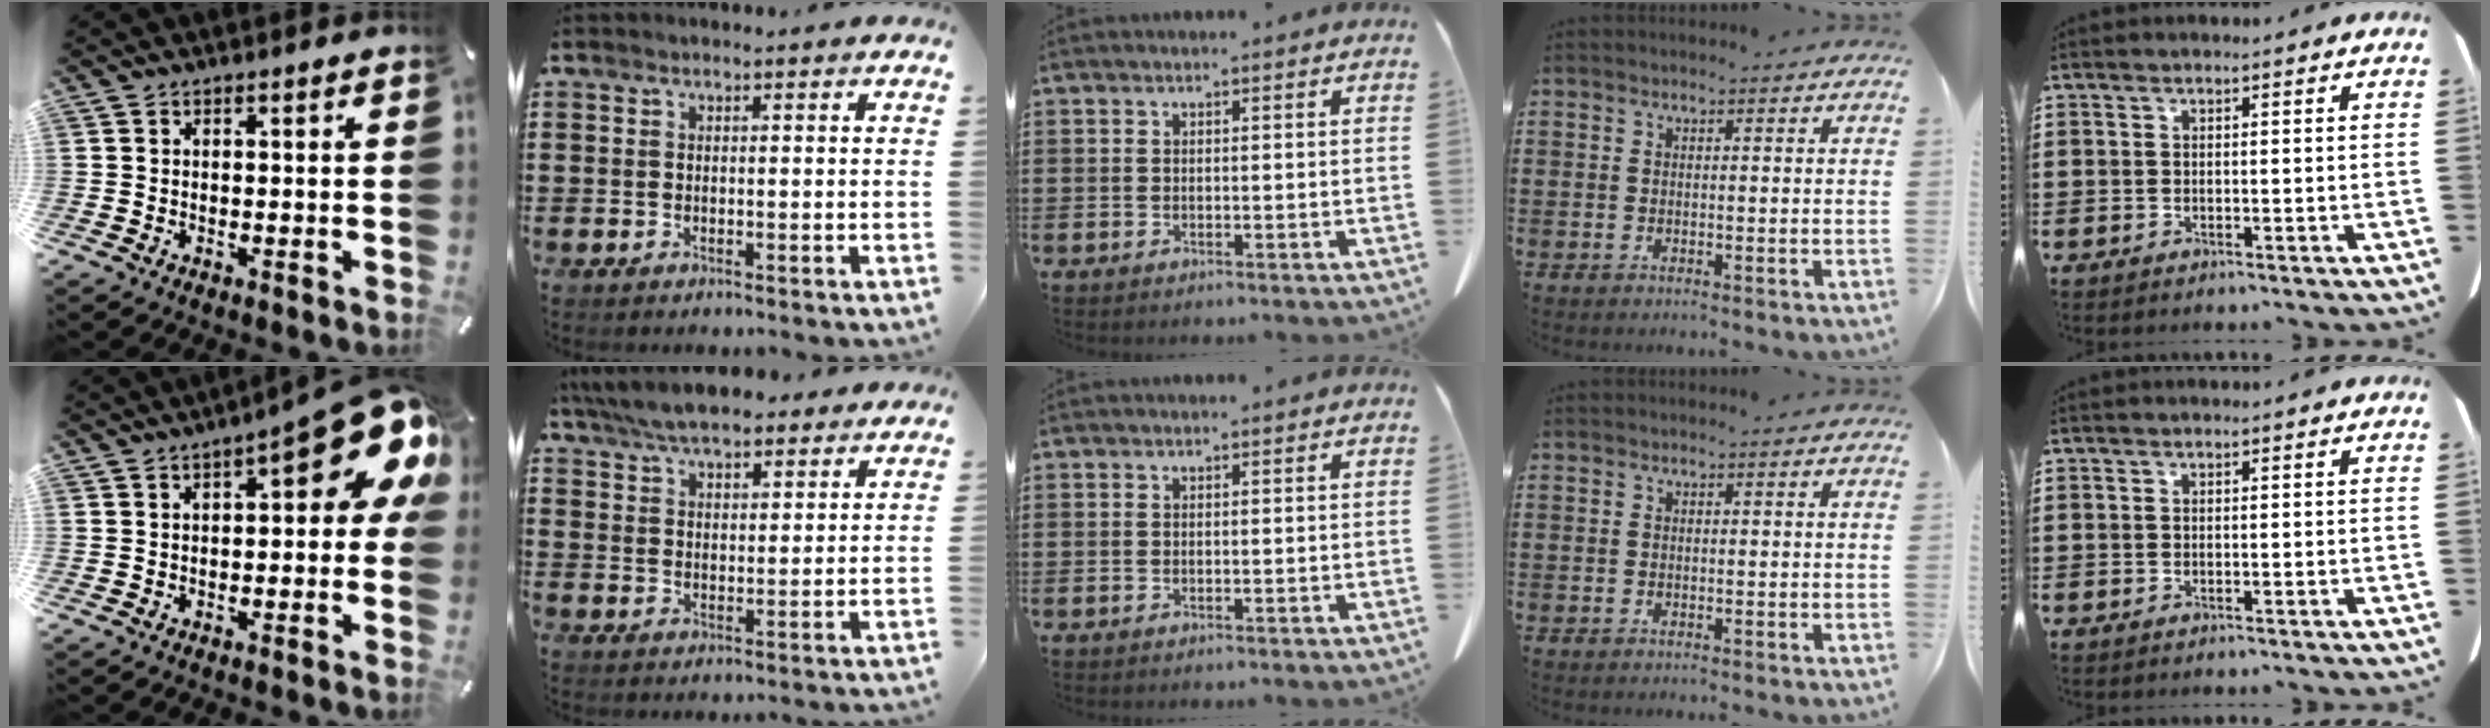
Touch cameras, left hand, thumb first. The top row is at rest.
{"thumb": {"total": 15.7, "force": [6.0, 5.6, 13.4], "torque": [-0.167, -0.045, 0.095]}, "index": {"total": 7.1, "force": [6.3, 2.0, 2.6], "torque": [-0.072, -0.007, 0.118]}}